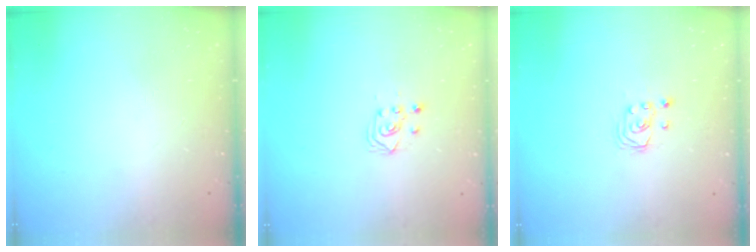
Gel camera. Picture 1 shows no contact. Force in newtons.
{"total": 3.4, "press": 3.3, "slide": 0.9}
{"total": 2.9, "press": 2.8, "slide": 0.3}